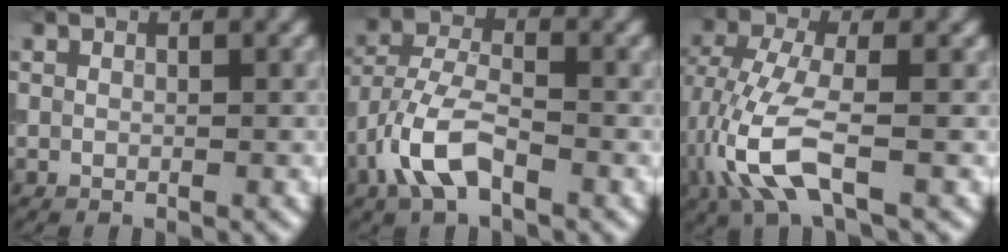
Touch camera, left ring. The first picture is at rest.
{"total": 5.8, "force": [-2.8, 2.7, 4.3], "torque": [-0.093, 0.002, -0.066]}
{"total": 6.7, "force": [-2.0, 2.7, 5.8], "torque": [-0.146, 0.000, -0.046]}